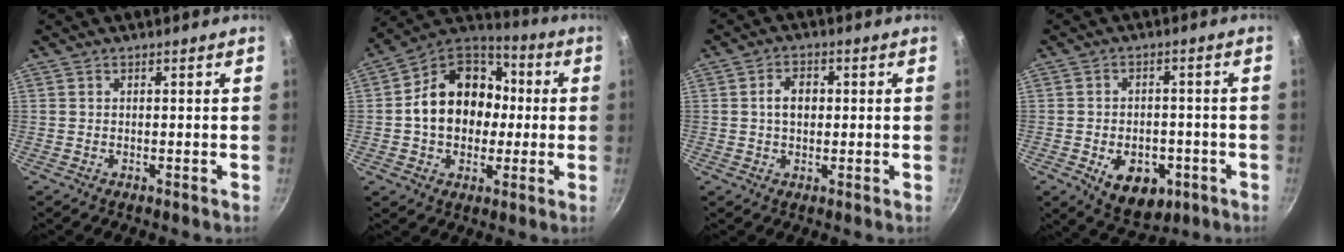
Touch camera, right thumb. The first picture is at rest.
{"total": 18.3, "force": [0.2, 14.5, 11.3], "torque": [-0.155, 0.039, -0.008]}
{"total": 4.7, "force": [0.4, 3.3, 3.3], "torque": [-0.038, 0.011, 0.003]}
{"total": 10.7, "force": [-3.8, 7.1, 7.0], "torque": [-0.070, 0.007, -0.042]}